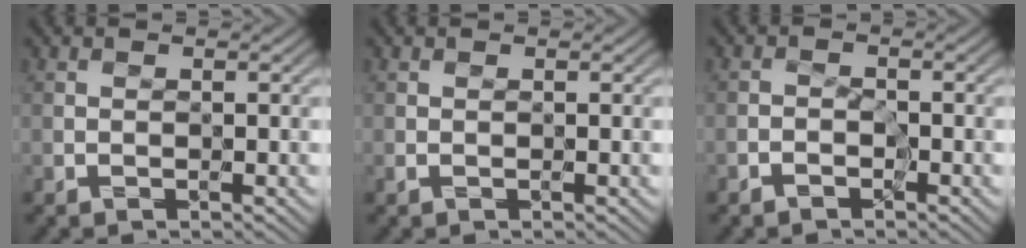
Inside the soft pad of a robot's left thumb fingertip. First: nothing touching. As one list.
[{"total": 0.0}, {"total": 1.1, "force": [-0.9, 0.4, 0.4], "torque": [-0.007, 0.005, -0.021]}]